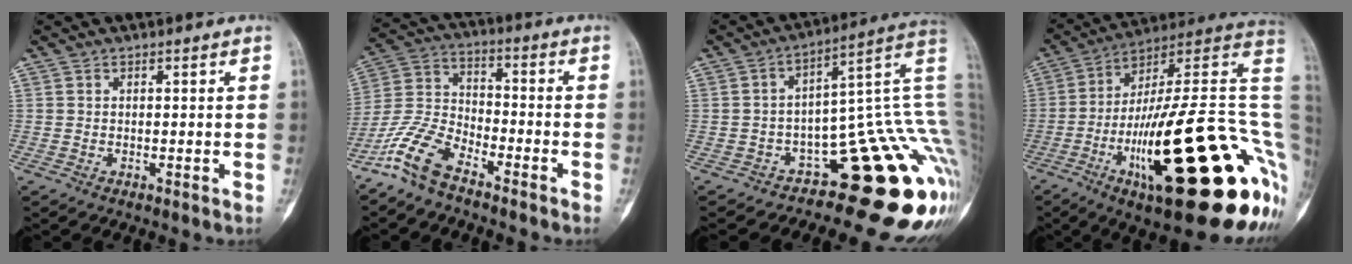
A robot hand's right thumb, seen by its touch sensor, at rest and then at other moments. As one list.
[{"total": 10.7, "force": [-7.8, 4.4, 5.9], "torque": [-0.134, 0.046, -0.165]}, {"total": 20.7, "force": [-7.5, 8.4, 17.4], "torque": [-0.080, 0.116, -0.086]}, {"total": 36.6, "force": [-7.8, 10.3, 34.3], "torque": [-0.417, 0.057, -0.117]}]